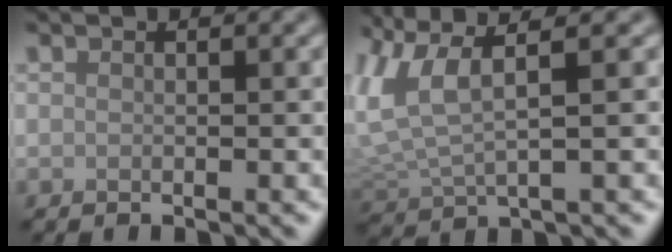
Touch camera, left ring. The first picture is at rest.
{"total": 5.1, "force": [2.7, 1.4, 4.2], "torque": [-0.111, 0.006, 0.055]}